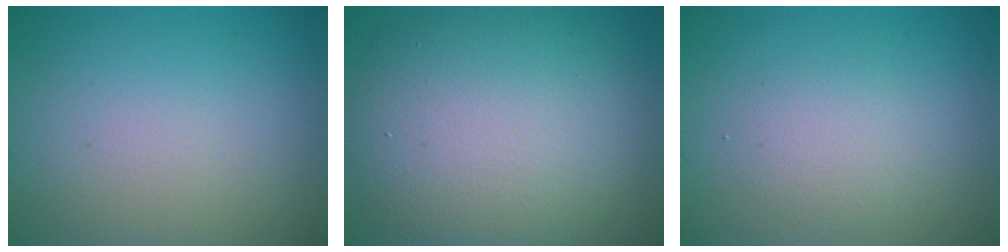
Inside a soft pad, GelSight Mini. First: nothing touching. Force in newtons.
{"total": 11.6, "press": 11.5, "slide": 1.2}
{"total": 1.9, "press": 1.9, "slide": 0.1}